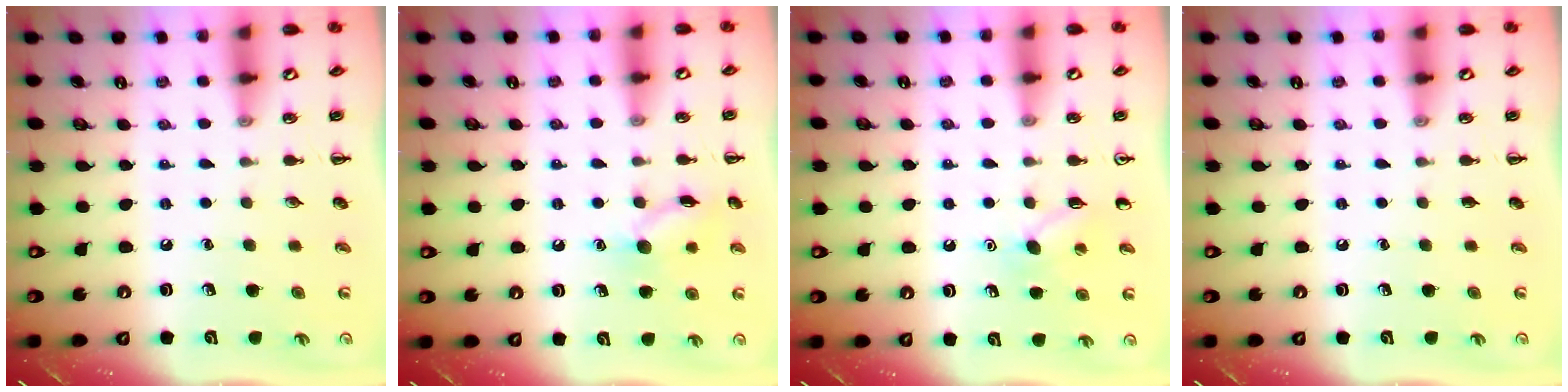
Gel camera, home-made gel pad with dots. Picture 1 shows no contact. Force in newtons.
{"total": 9.4, "press": 9.4, "slide": 0.4}
{"total": 6.7, "press": 6.5, "slide": 1.7}
{"total": 0.0}